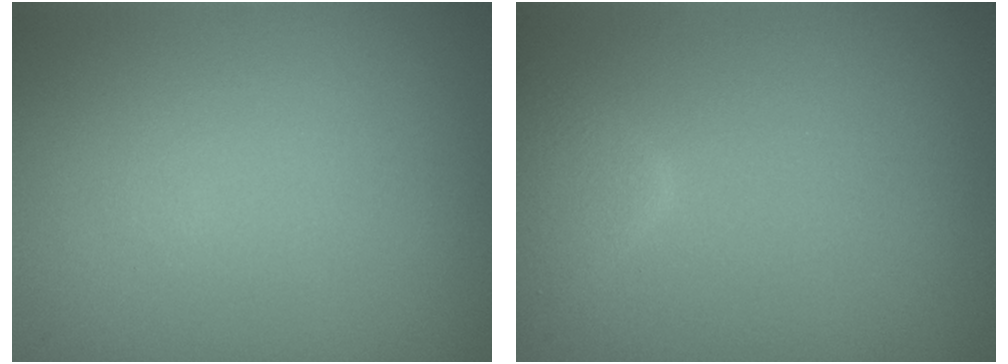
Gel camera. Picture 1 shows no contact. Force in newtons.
{"total": 2.3, "press": 2.3, "slide": 0.2}